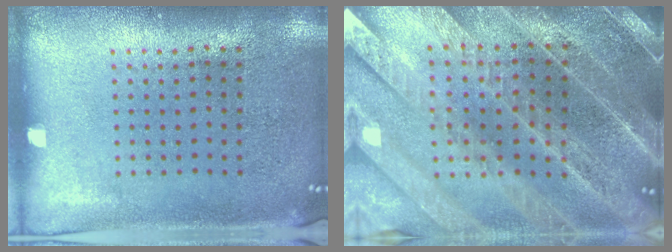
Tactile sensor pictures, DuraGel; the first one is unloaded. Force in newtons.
{"total": 4.0, "press": 3.7, "slide": 1.4}